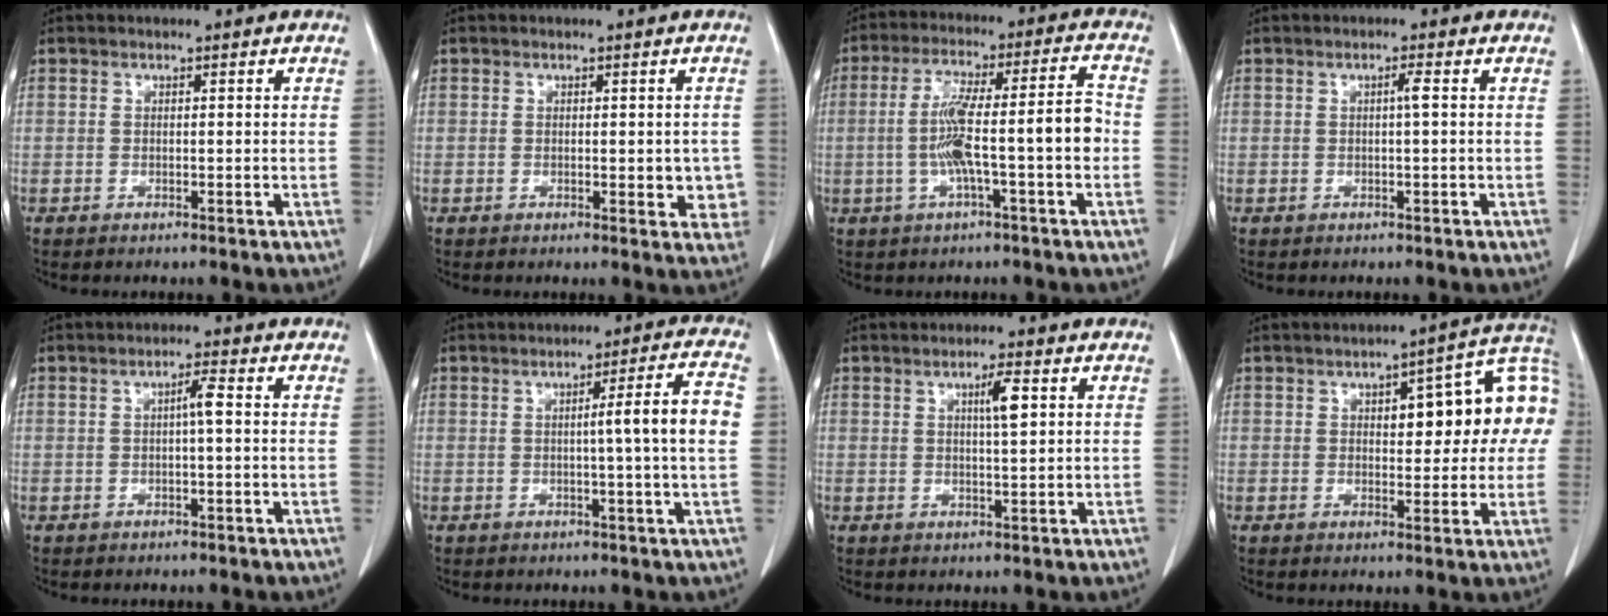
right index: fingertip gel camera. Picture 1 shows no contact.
{"total": 3.8, "force": [-0.5, 1.7, 3.3], "torque": [-0.024, -0.002, -0.005]}
{"total": 11.5, "force": [-2.1, 0.5, 11.3], "torque": [-0.201, 0.026, -0.036]}
{"total": 1.2, "force": [0.1, -0.2, 1.2], "torque": [-0.019, 0.002, 0.002]}
{"total": 2.2, "force": [0.2, 0.2, 2.2], "torque": [-0.035, 0.005, 0.002]}
{"total": 7.4, "force": [0.2, -1.1, 7.3], "torque": [-0.102, 0.006, 0.002]}
{"total": 3.5, "force": [1.2, 0.2, 3.3], "torque": [-0.051, 0.000, 0.018]}
{"total": 14.0, "force": [2.5, 4.5, 13.1], "torque": [-0.161, 0.041, 0.029]}